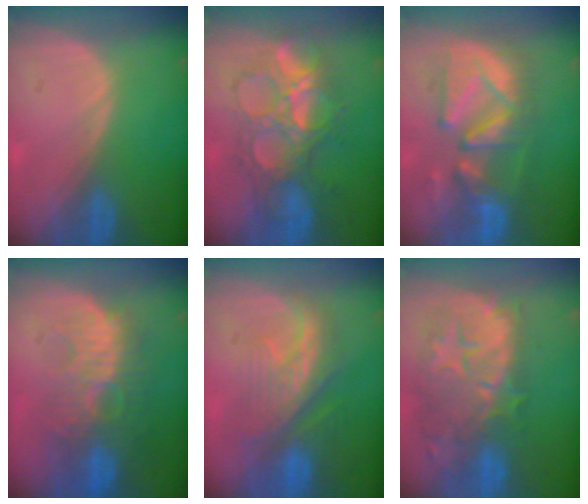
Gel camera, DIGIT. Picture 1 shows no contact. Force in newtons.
{"total": 9.1, "press": 9.0, "slide": 1.1}
{"total": 10.8, "press": 10.5, "slide": 2.7}
{"total": 10.9, "press": 9.4, "slide": 5.4}
{"total": 9.2, "press": 8.7, "slide": 3.2}
{"total": 12.2, "press": 11.0, "slide": 5.2}